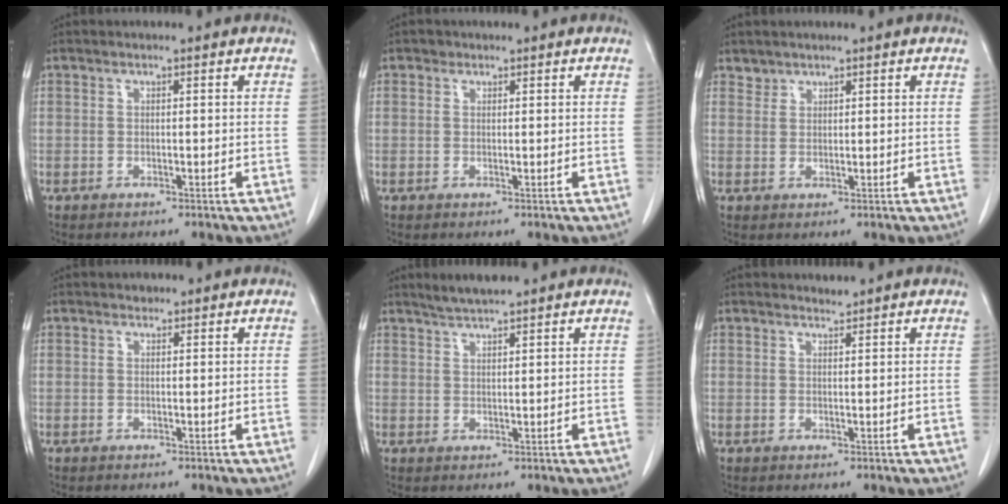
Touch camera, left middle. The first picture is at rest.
{"total": 0.7, "force": [0.5, 0.6, 0.0], "torque": [0.001, 0.003, 0.006]}
{"total": 1.4, "force": [1.2, 0.6, -0.3], "torque": [0.011, 0.004, 0.019]}
{"total": 0.6, "force": [0.5, 0.3, 0.0], "torque": [-0.005, 0.001, 0.007]}
{"total": 3.2, "force": [2.9, 0.1, 1.4], "torque": [-0.032, 0.006, 0.055]}
{"total": 0.9, "force": [0.8, -0.1, -0.2], "torque": [-0.008, -0.003, 0.017]}